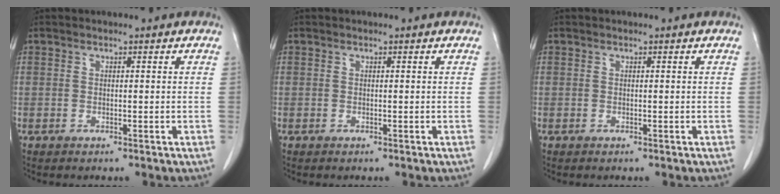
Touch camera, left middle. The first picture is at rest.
{"total": 0.0}
{"total": 0.0}